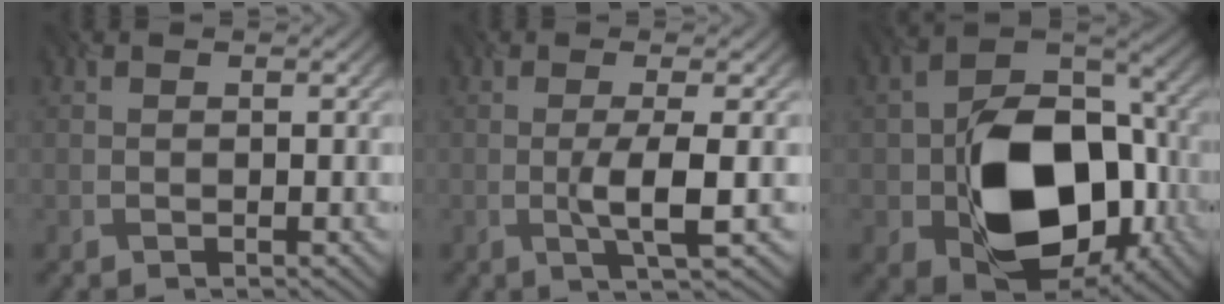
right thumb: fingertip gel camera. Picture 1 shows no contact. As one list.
[{"total": 4.1, "force": [-0.8, 0.5, 4.0], "torque": [-0.076, 0.003, -0.016]}, {"total": 15.6, "force": [-4.4, 11.0, 10.2], "torque": [-0.145, -0.022, -0.066]}]